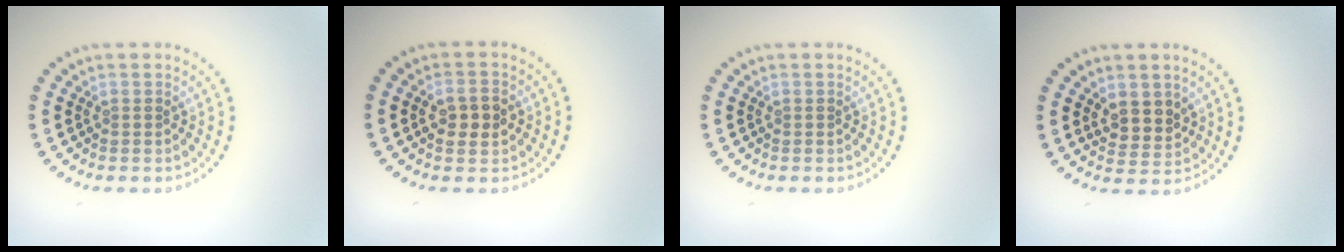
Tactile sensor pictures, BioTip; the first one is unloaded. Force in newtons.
{"total": 2.6, "press": 2.6, "slide": 0.2}
{"total": 0.0}
{"total": 2.4, "press": 2.2, "slide": 1.1}